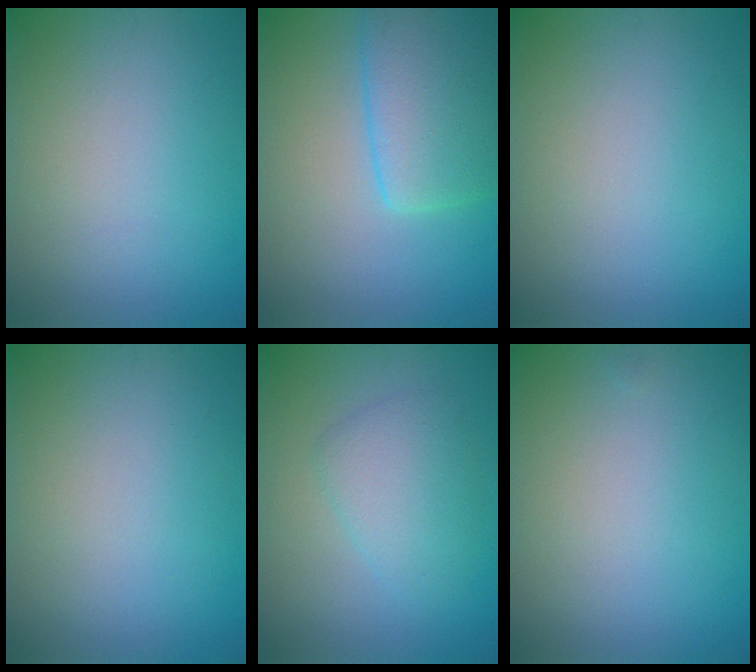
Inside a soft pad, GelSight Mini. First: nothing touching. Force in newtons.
{"total": 5.9, "press": 5.8, "slide": 0.3}
{"total": 0.0}
{"total": 0.0}
{"total": 3.1, "press": 3.1, "slide": 0.2}
{"total": 0.0}